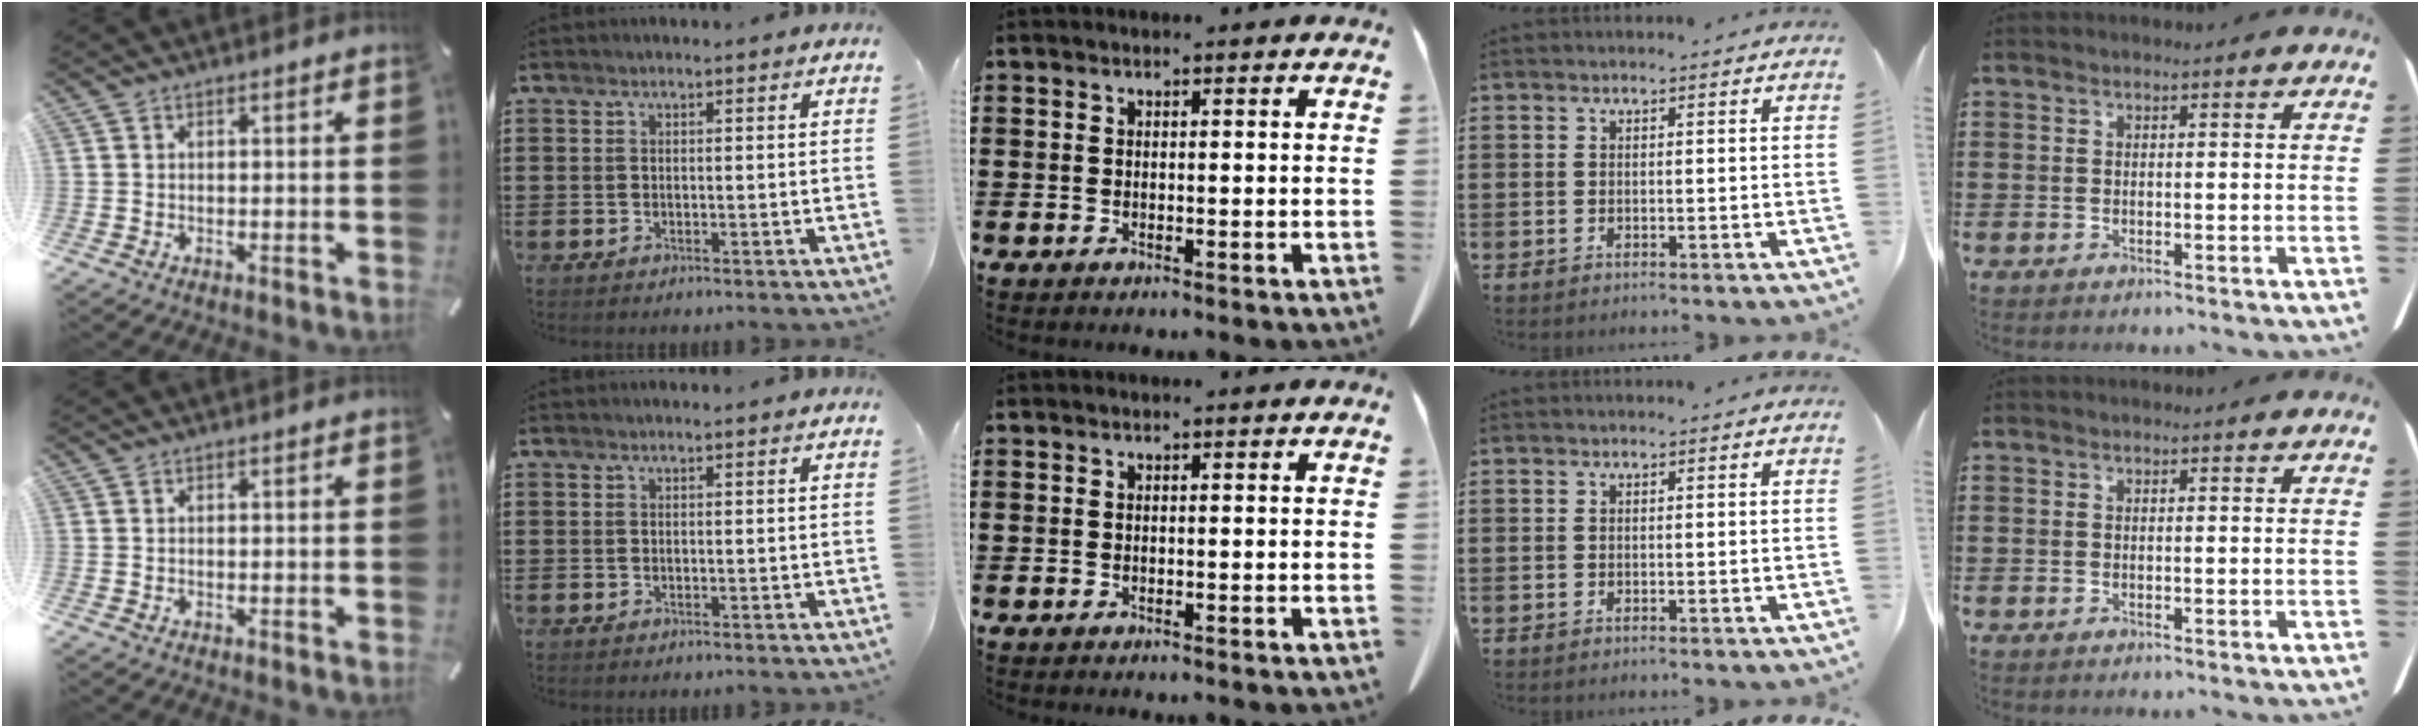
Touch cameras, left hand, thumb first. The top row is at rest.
{}